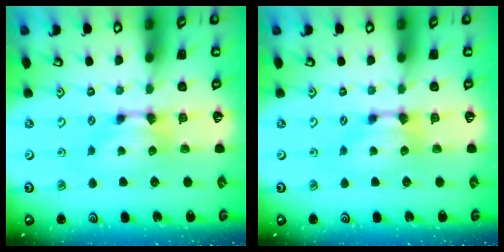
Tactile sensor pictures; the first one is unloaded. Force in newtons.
{"total": 0.0}